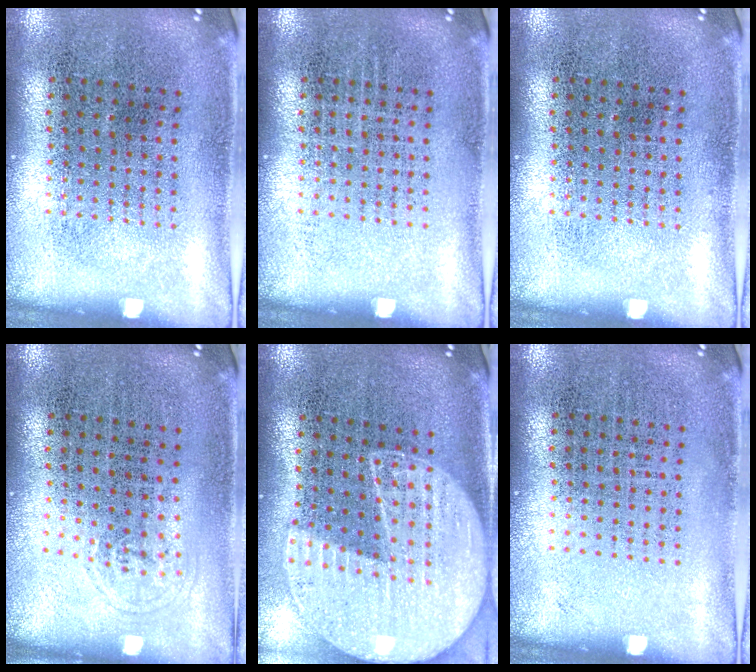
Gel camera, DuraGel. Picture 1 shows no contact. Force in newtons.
{"total": 0.0}
{"total": 0.0}
{"total": 0.6, "press": 0.5, "slide": 0.3}
{"total": 2.0, "press": 1.8, "slide": 0.8}
{"total": 0.0}